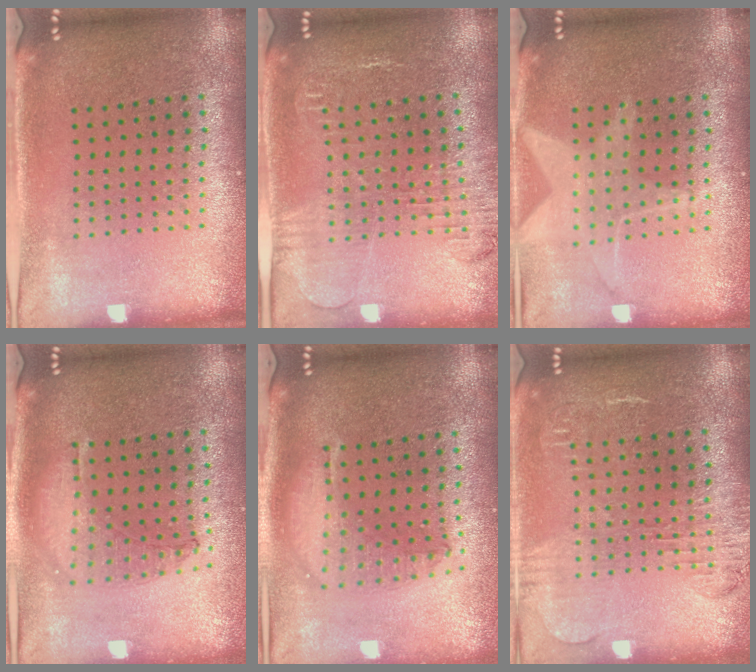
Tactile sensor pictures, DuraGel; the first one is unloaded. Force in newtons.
{"total": 1.8, "press": 1.8, "slide": 0.4}
{"total": 1.5, "press": 1.3, "slide": 0.6}
{"total": 0.9, "press": 0.9, "slide": 0.2}
{"total": 1.8, "press": 1.5, "slide": 1.0}
{"total": 1.7, "press": 1.5, "slide": 0.8}